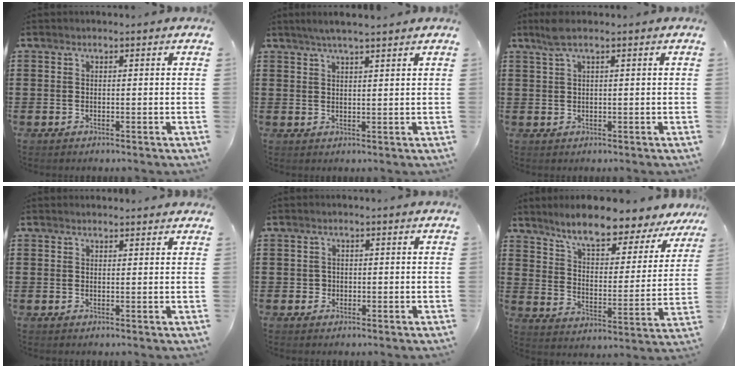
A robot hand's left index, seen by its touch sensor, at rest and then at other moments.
{"total": 3.1, "force": [2.6, 0.1, 1.7], "torque": [-0.039, 0.003, 0.047]}
{"total": 2.4, "force": [1.3, 0.2, 2.0], "torque": [-0.041, 0.001, 0.024]}
{"total": 1.3, "force": [1.3, 0.1, 0.1], "torque": [-0.004, 0.001, 0.025]}
{"total": 1.0, "force": [0.2, 1.0, 0.3], "torque": [-0.008, 0.007, 0.002]}
{"total": 8.4, "force": [7.5, 0.9, 3.8], "torque": [-0.096, -0.047, 0.125]}